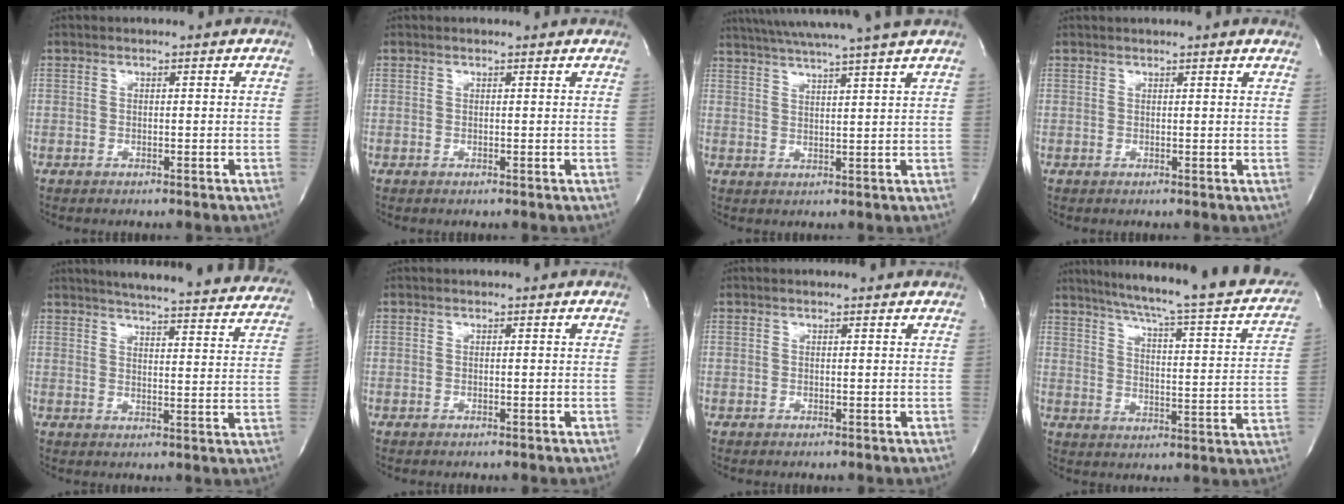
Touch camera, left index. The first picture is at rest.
{"total": 1.5, "force": [1.5, 0.1, 0.3], "torque": [-0.012, 0.005, 0.014]}
{"total": 15.1, "force": [13.1, -1.6, 7.3], "torque": [-0.129, -0.003, 0.183]}
{"total": 6.1, "force": [5.6, 0.0, 2.5], "torque": [-0.036, 0.025, 0.056]}
{"total": 27.5, "force": [25.3, 3.5, 10.1], "torque": [-0.154, -0.048, 0.294]}
{"total": 0.0}
{"total": 1.2, "force": [1.2, 0.0, 0.2], "torque": [-0.012, 0.004, 0.012]}
{"total": 26.7, "force": [22.2, 3.1, 14.5], "torque": [-0.214, -0.027, 0.271]}